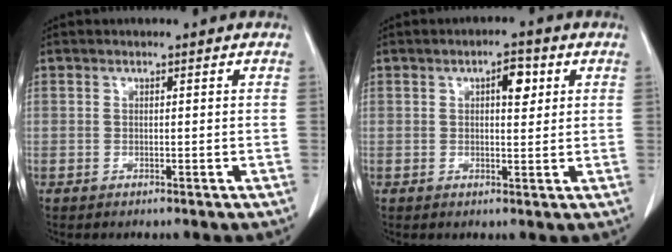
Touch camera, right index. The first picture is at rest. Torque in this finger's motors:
{"motor_torque": [0.06, 0.04, 0.02, 0.04]}